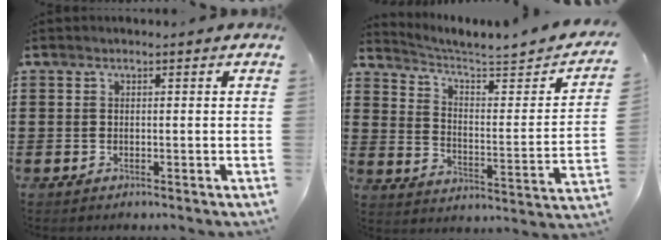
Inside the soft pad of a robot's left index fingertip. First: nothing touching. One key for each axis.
{"total": 3.1, "fx": 2.6, "fy": 0.3, "fz": 1.7, "tx": -0.053, "ty": -0.027, "tz": 0.033}